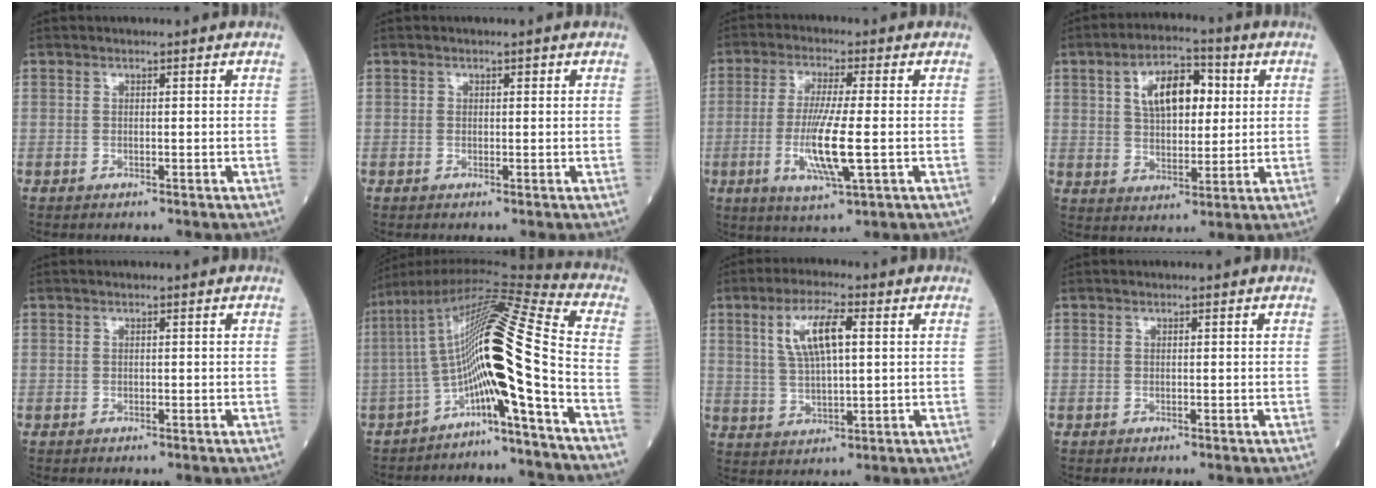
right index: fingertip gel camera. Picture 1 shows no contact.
{"total": 0.5, "force": [0.2, 0.4, 0.2], "torque": [0.001, 0.002, 0.002]}
{"total": 9.4, "force": [-1.8, 0.4, 9.2], "torque": [-0.184, -0.018, -0.035]}
{"total": 9.9, "force": [2.9, 5.0, 8.1], "torque": [-0.137, 0.021, 0.048]}
{"total": 0.0}
{"total": 16.2, "force": [-4.8, -0.8, 15.5], "torque": [-0.272, 0.047, -0.085]}
{"total": 8.3, "force": [2.6, 2.1, 7.6], "torque": [-0.150, 0.009, 0.053]}
{"total": 0.0}